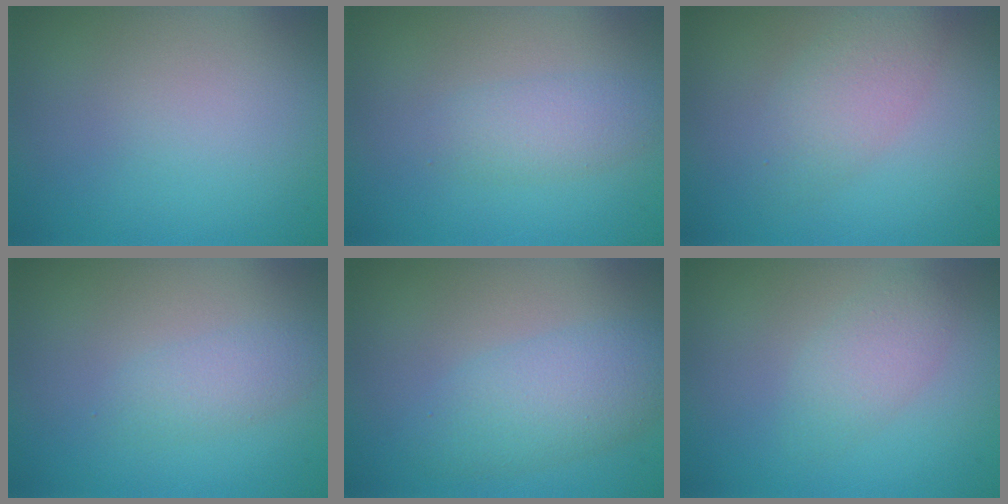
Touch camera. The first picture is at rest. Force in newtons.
{"total": 2.1, "press": 2.1, "slide": 0.1}
{"total": 3.0, "press": 3.0, "slide": 0.1}
{"total": 1.7, "press": 1.7, "slide": 0.0}
{"total": 3.9, "press": 3.9, "slide": 0.1}
{"total": 2.1, "press": 2.1, "slide": 0.1}